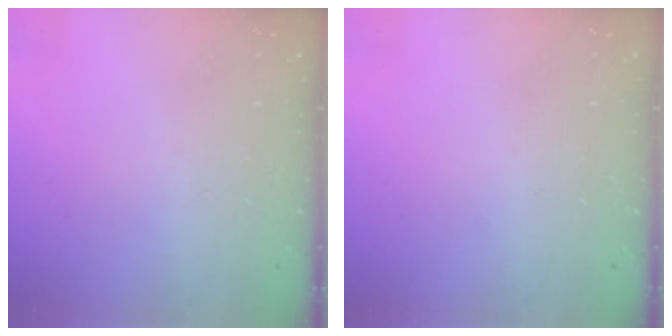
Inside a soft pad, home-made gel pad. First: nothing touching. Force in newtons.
{"total": 0.0}